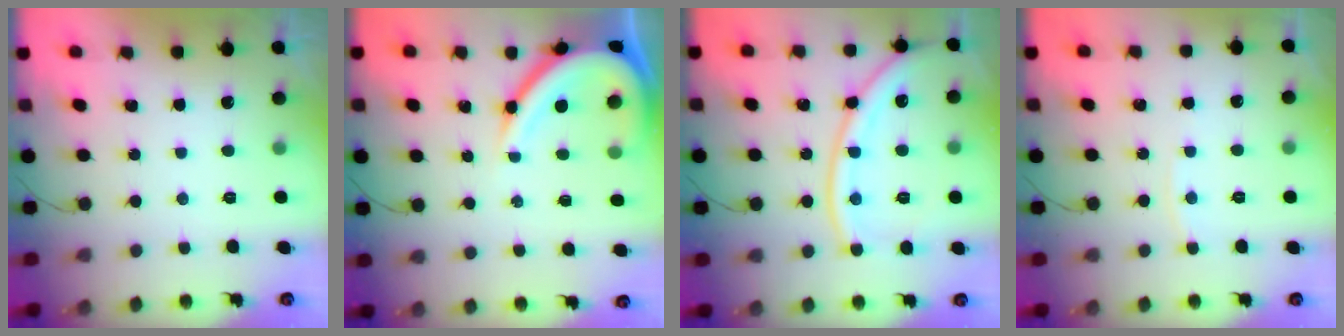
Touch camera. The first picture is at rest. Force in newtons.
{"total": 13.4, "press": 13.3, "slide": 1.4}
{"total": 14.5, "press": 14.4, "slide": 1.7}
{"total": 2.7, "press": 2.7, "slide": 0.4}